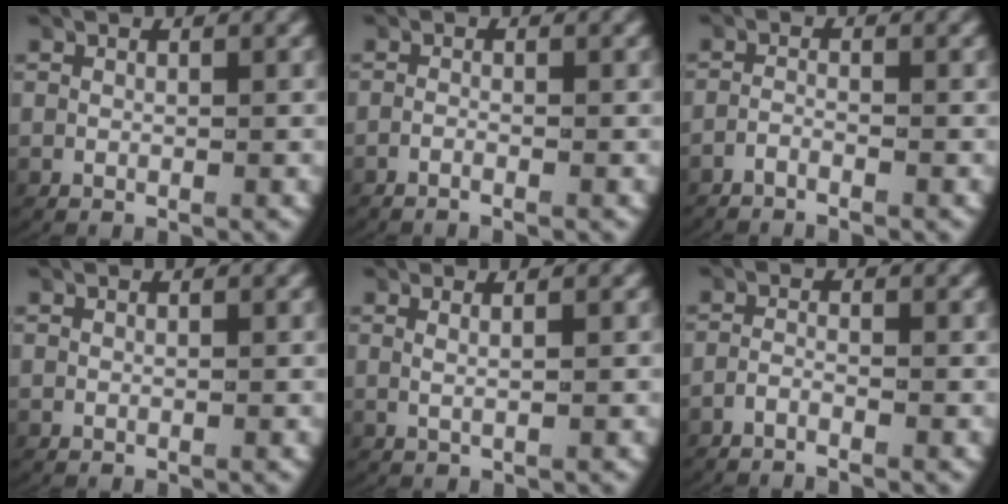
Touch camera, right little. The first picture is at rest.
{"total": 1.6, "force": [-1.5, 0.2, 0.5], "torque": [-0.023, -0.005, -0.026]}
{"total": 2.5, "force": [-2.4, 0.2, 0.4], "torque": [-0.025, -0.014, -0.038]}
{"total": 0.0}
{"total": 1.2, "force": [0.4, -0.4, 1.0], "torque": [-0.025, -0.005, 0.012]}
{"total": 2.4, "force": [-2.4, 0.2, 0.6], "torque": [-0.028, -0.012, -0.038]}